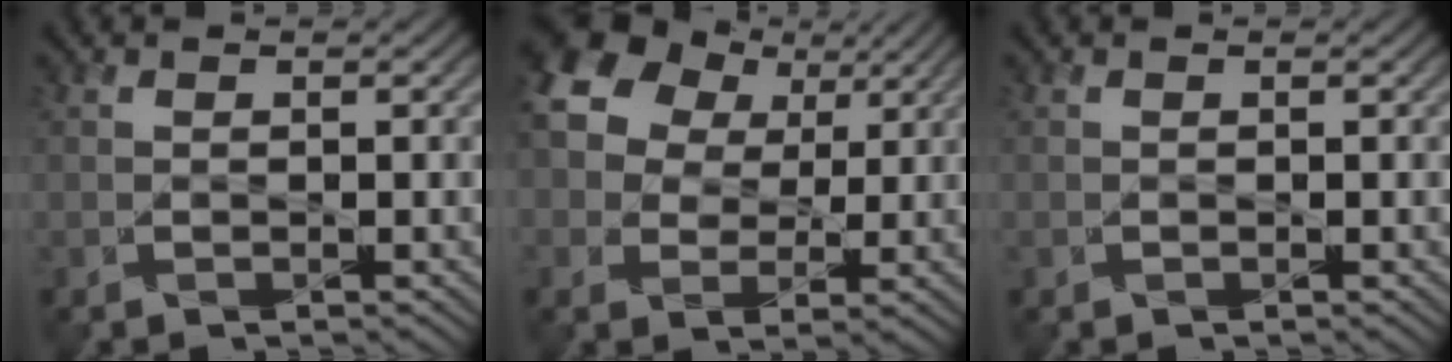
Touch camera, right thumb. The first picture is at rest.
{"total": 13.4, "force": [6.2, 9.6, 6.9], "torque": [-0.195, 0.057, 0.107]}
{"total": 0.0}